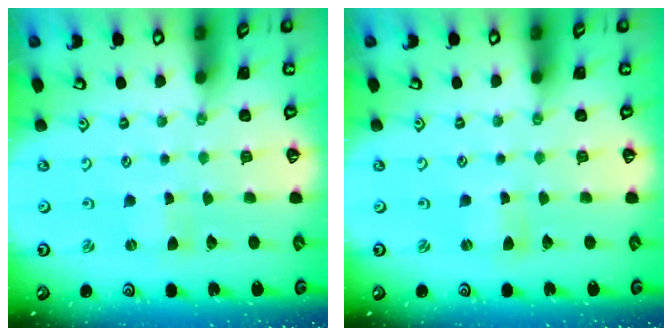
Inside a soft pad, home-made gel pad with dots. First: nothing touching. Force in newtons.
{"total": 0.0}